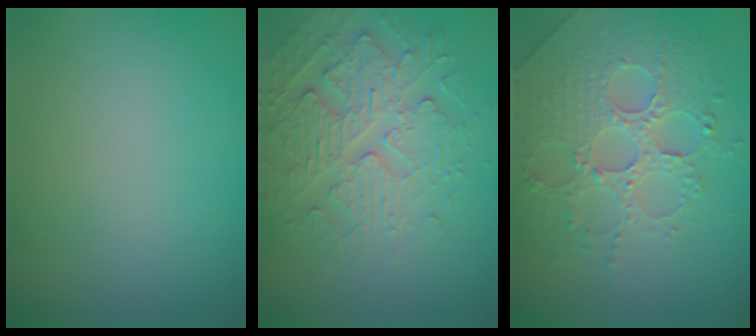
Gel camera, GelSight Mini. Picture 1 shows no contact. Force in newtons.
{"total": 4.4, "press": 3.9, "slide": 2.1}
{"total": 4.4, "press": 4.3, "slide": 1.1}